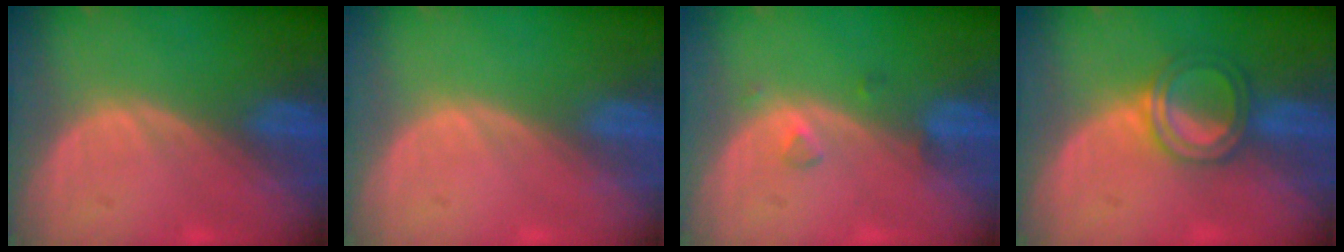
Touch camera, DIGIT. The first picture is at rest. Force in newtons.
{"total": 0.0}
{"total": 1.5, "press": 1.5, "slide": 0.1}
{"total": 5.0, "press": 4.7, "slide": 1.8}